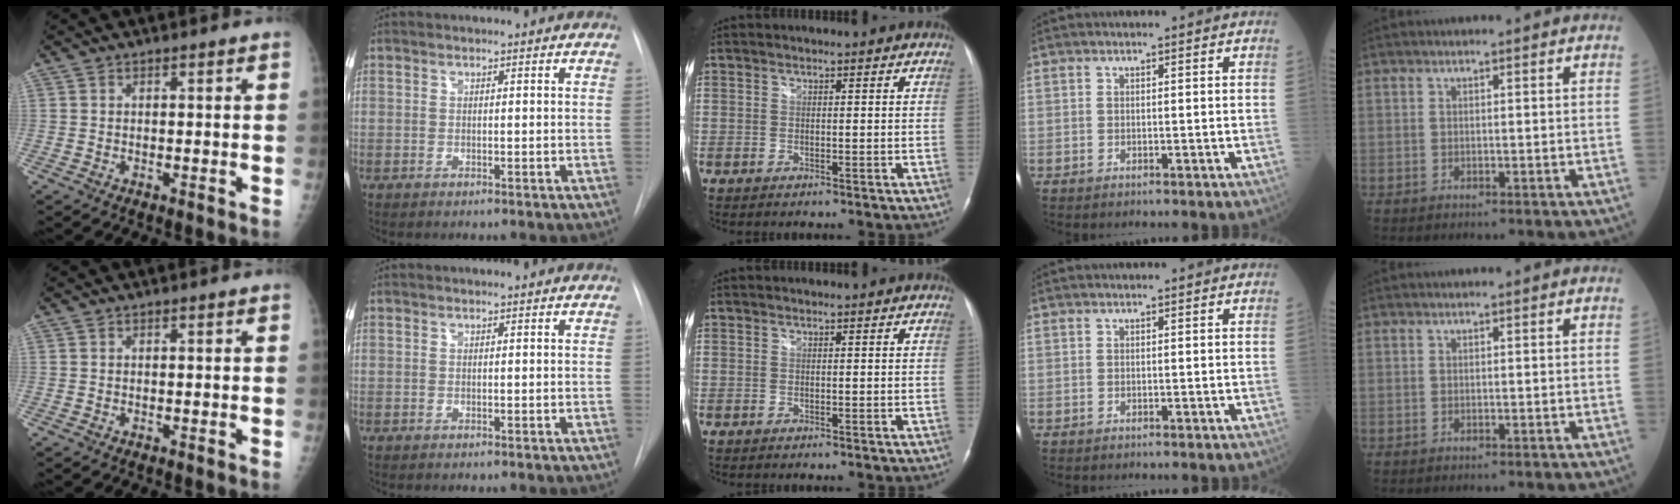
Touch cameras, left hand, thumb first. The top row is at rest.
{}